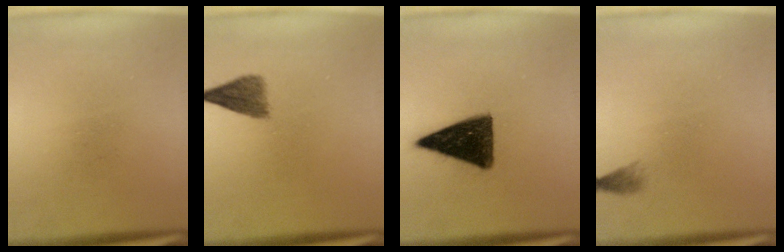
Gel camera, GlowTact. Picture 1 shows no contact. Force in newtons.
{"total": 3.6}
{"total": 13.3}
{"total": 1.0}